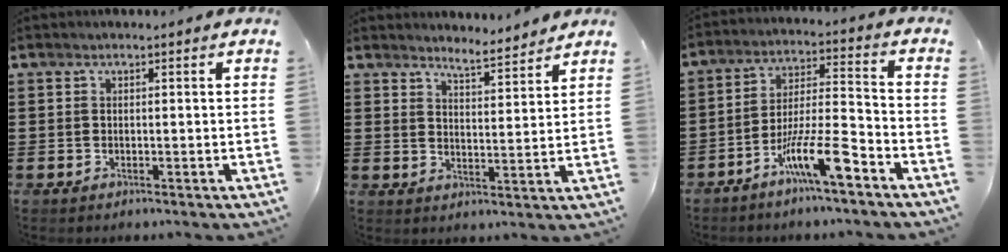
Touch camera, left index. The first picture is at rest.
{"total": 4.3, "force": [4.2, -0.3, 0.5], "torque": [-0.024, -0.022, 0.075]}
{"total": 11.2, "force": [-7.5, 1.7, 8.1], "torque": [-0.160, 0.006, -0.144]}